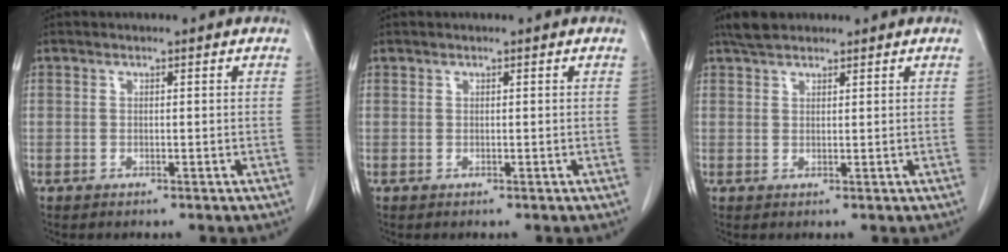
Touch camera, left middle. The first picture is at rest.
{"total": 0.5, "force": [0.5, 0.1, -0.1], "torque": [-0.005, 0.003, 0.011]}
{"total": 3.4, "force": [2.9, 1.3, 1.2], "torque": [-0.029, 0.013, 0.052]}